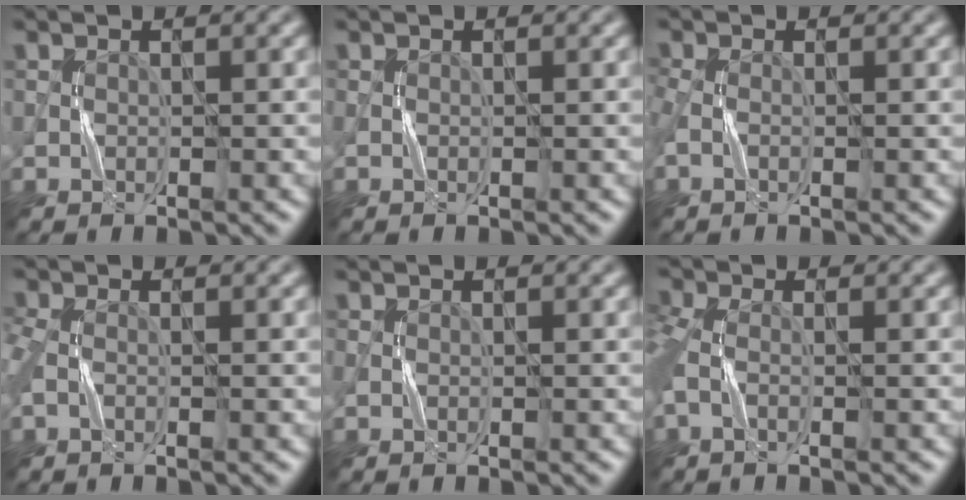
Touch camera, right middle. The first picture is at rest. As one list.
[{"total": 0.0}, {"total": 1.5, "force": [-0.2, 0.8, 1.2], "torque": [-0.035, -0.001, -0.010]}, {"total": 1.8, "force": [0.0, 1.2, 1.4], "torque": [-0.039, 0.001, -0.007]}, {"total": 0.0}, {"total": 2.7, "force": [-0.5, 1.3, 2.3], "torque": [-0.064, 0.001, -0.019]}]